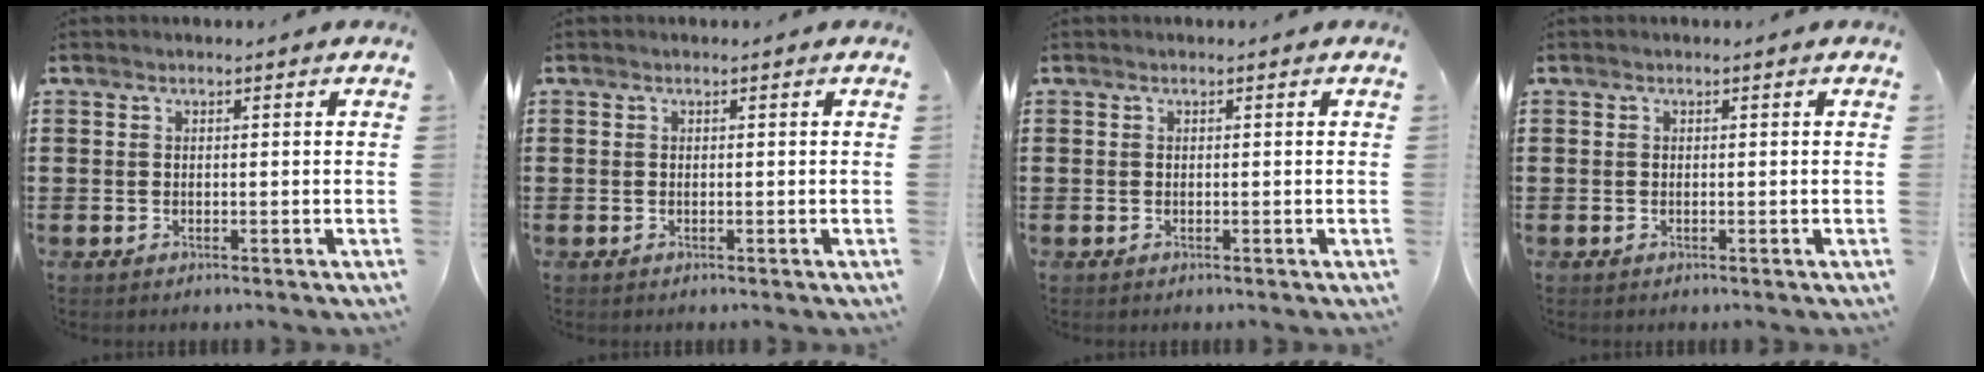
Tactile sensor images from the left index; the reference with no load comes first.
{"total": 0.0}
{"total": 0.0}
{"total": 0.0}